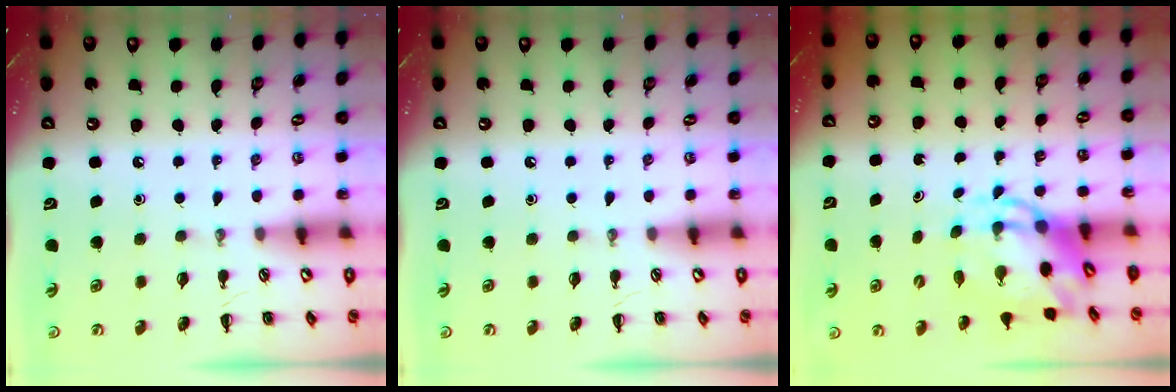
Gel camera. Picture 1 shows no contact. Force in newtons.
{"total": 0.0}
{"total": 5.8, "press": 5.5, "slide": 1.6}